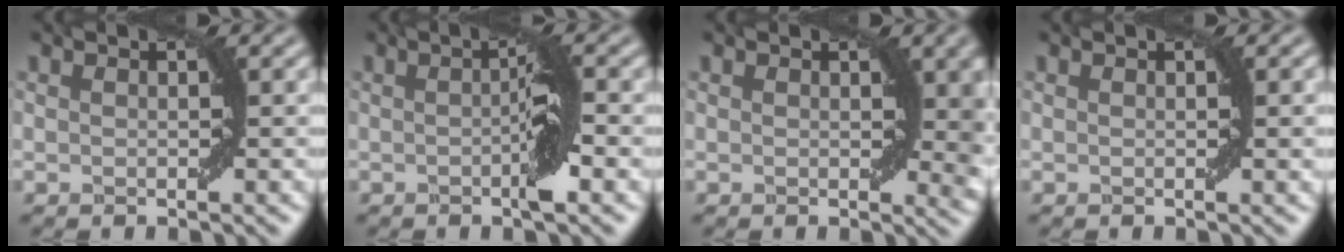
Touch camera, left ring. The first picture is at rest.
{"total": 2.9, "force": [-0.4, 0.1, 2.9], "torque": [-0.043, 0.003, -0.006]}
{"total": 3.4, "force": [0.7, 1.8, 2.8], "torque": [-0.021, -0.007, 0.010]}
{"total": 0.9, "force": [0.2, 0.0, 0.9], "torque": [-0.010, 0.000, 0.003]}